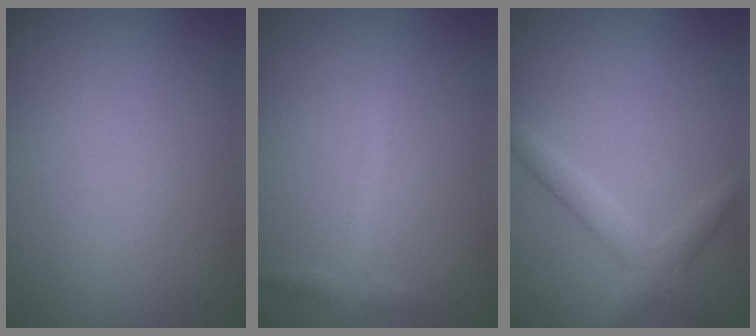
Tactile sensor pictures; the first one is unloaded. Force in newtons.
{"total": 1.7, "press": 1.7, "slide": 0.1}
{"total": 2.7, "press": 2.7, "slide": 0.1}